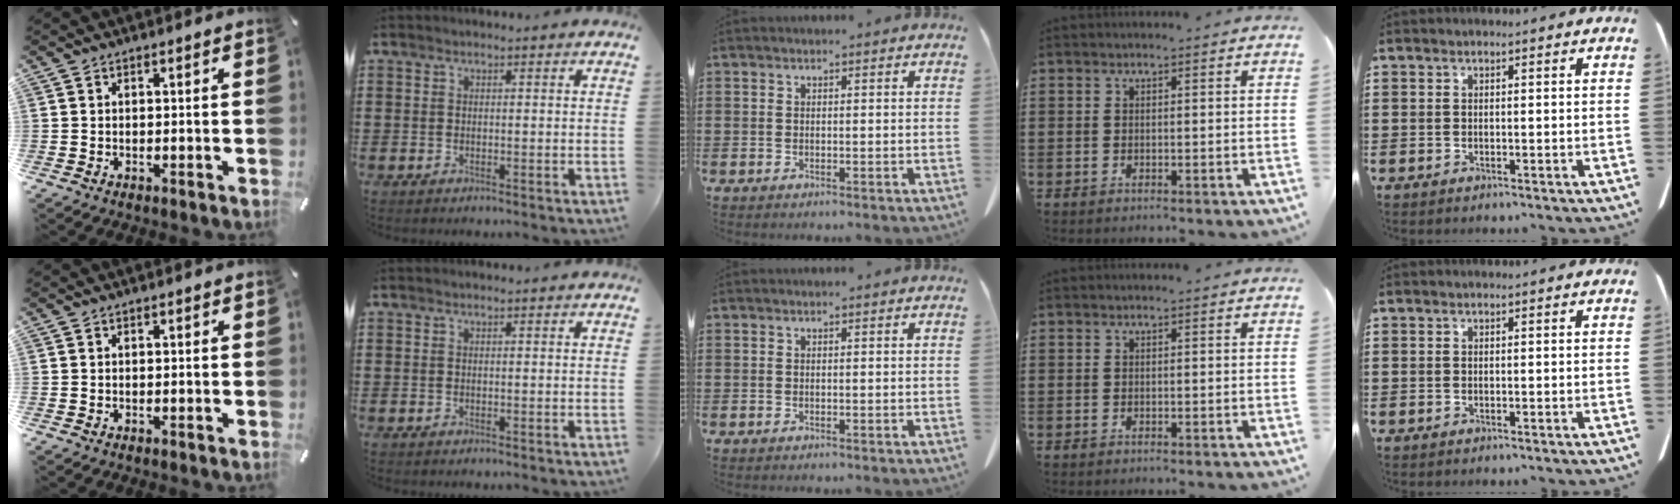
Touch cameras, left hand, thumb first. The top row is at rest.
{}